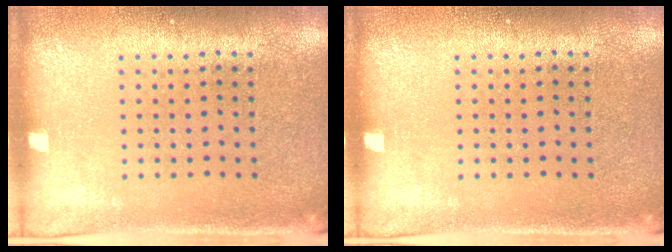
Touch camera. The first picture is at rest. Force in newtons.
{"total": 0.0}